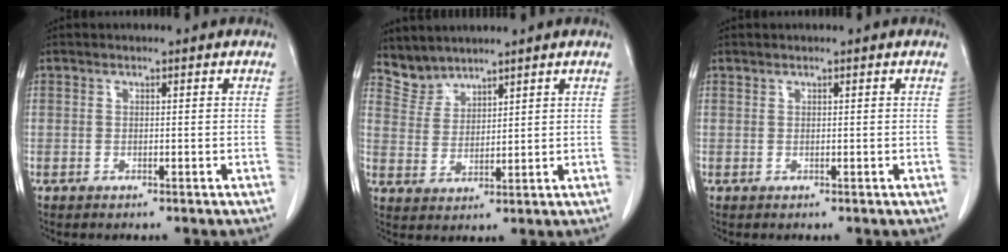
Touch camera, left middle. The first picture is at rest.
{"total": 4.1, "force": [3.9, 1.0, -0.5], "torque": [0.005, 0.008, 0.089]}
{"total": 0.0}